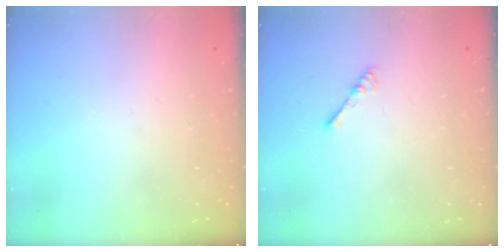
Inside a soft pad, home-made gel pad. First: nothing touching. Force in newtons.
{"total": 1.8, "press": 1.7, "slide": 0.4}